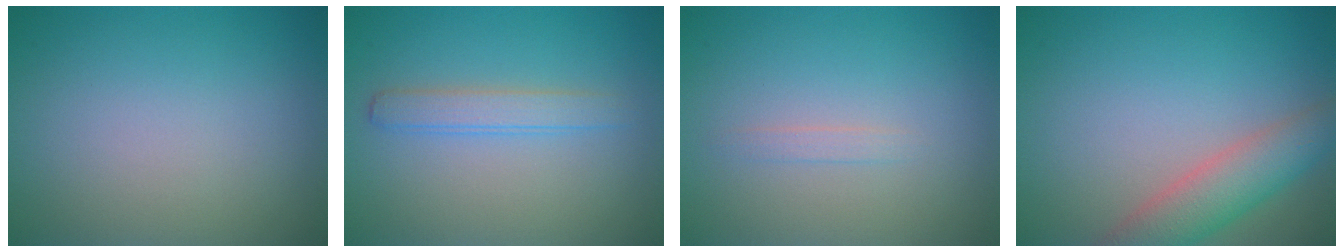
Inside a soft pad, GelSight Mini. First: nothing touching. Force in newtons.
{"total": 2.1, "press": 2.1, "slide": 0.1}
{"total": 0.7, "press": 0.7, "slide": 0.0}
{"total": 4.6, "press": 4.6, "slide": 0.3}